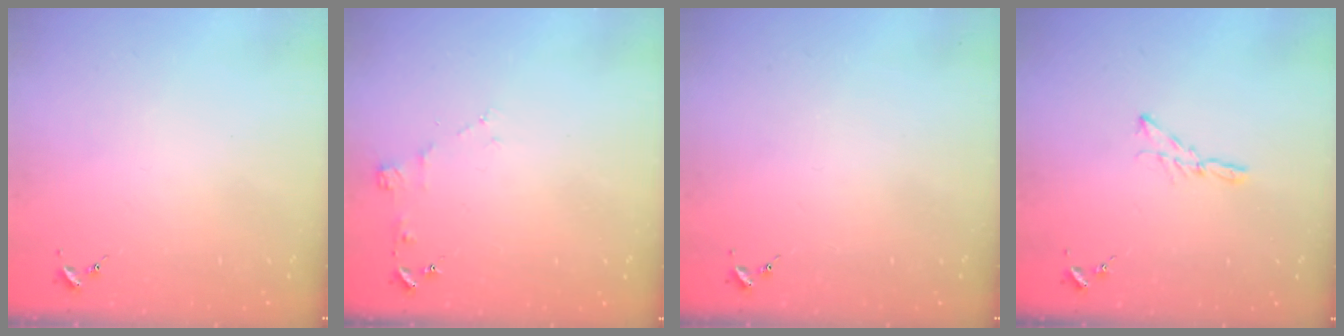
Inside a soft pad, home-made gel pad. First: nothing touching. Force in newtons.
{"total": 4.0, "press": 3.9, "slide": 0.5}
{"total": 0.0}
{"total": 4.7, "press": 4.7, "slide": 0.1}